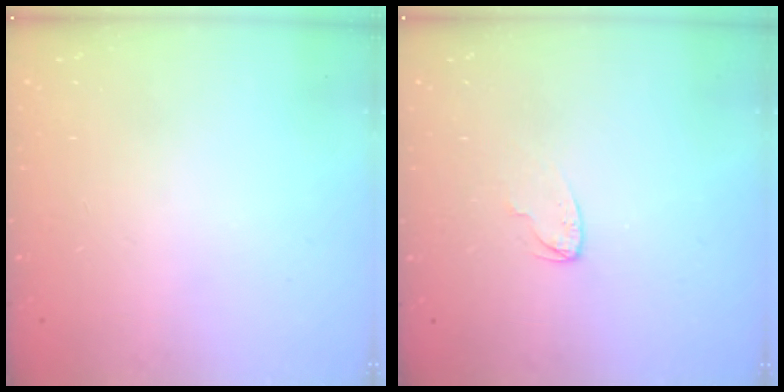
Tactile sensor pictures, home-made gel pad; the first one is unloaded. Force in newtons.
{"total": 3.9, "press": 3.9, "slide": 0.3}